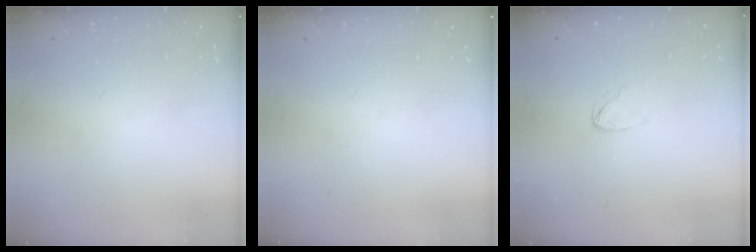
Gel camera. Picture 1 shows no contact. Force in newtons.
{"total": 0.0}
{"total": 2.6, "press": 2.6, "slide": 0.2}